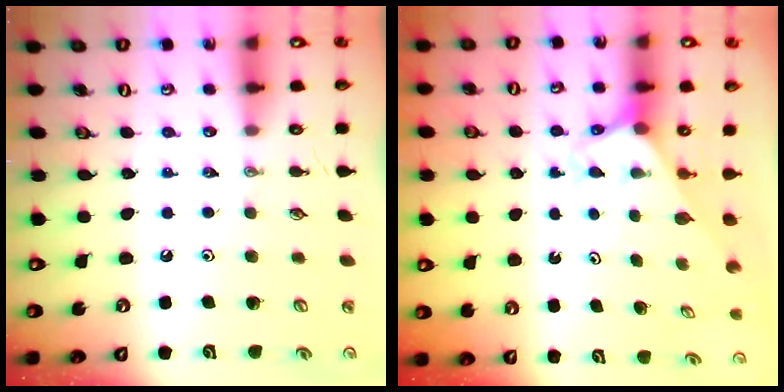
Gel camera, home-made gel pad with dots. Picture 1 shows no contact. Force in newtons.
{"total": 2.6, "press": 2.6, "slide": 0.2}